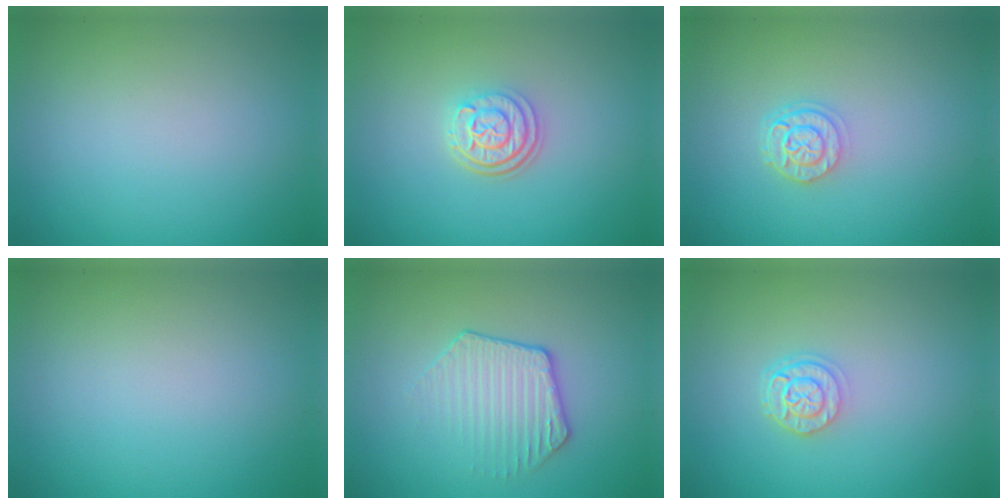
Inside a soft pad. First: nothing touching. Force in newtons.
{"total": 3.1, "press": 2.5, "slide": 1.9}
{"total": 2.4, "press": 1.9, "slide": 1.4}
{"total": 0.0}
{"total": 2.7, "press": 2.2, "slide": 1.6}
{"total": 2.4, "press": 1.9, "slide": 1.4}